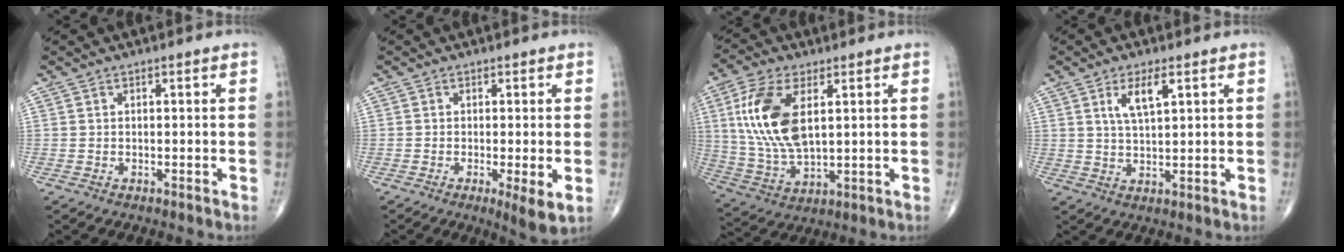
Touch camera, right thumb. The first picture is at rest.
{"total": 4.6, "force": [-1.0, 0.8, 4.5], "torque": [-0.079, -0.017, -0.019]}
{"total": 15.0, "force": [3.8, 7.4, 12.5], "torque": [-0.263, -0.010, 0.080]}
{"total": 5.4, "force": [2.4, 1.7, 4.6], "torque": [-0.085, -0.010, 0.048]}